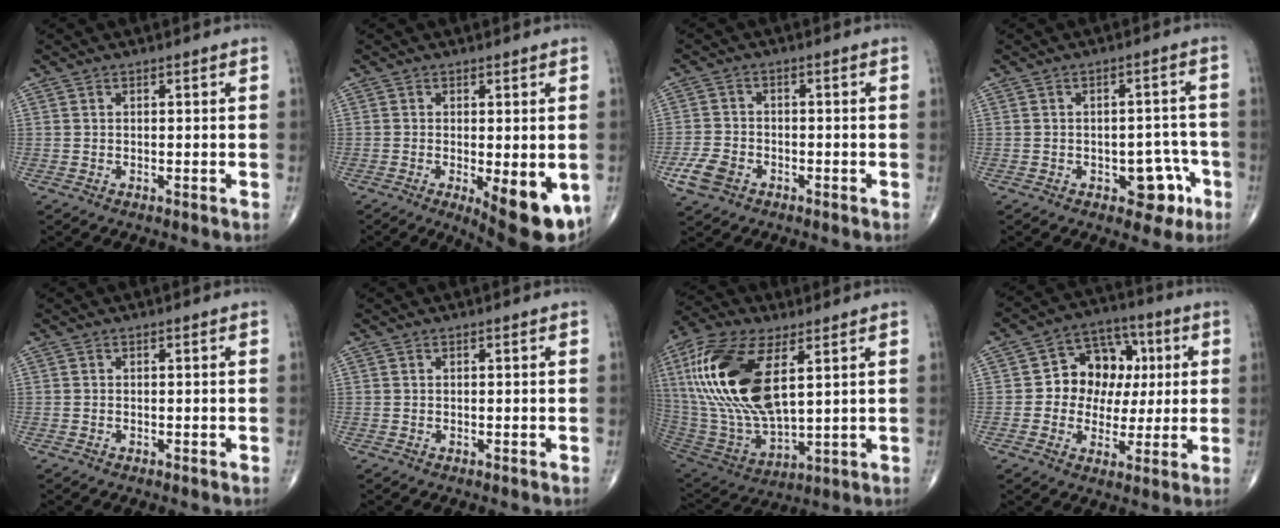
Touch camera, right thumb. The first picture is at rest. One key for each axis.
{"total": 10.9, "fx": -3.2, "fy": 3.7, "fz": 9.7, "tx": -0.121, "ty": -0.021, "tz": -0.034}
{"total": 5.3, "fx": -2.7, "fy": 3.6, "fz": 2.7, "tx": -0.058, "ty": 0.010, "tz": -0.049}
{"total": 6.8, "fx": -3.0, "fy": 4.0, "fz": 4.6, "tx": -0.023, "ty": 0.028, "tz": -0.033}
{"total": 0.0}
{"total": 0.0}
{"total": 24.2, "fx": 6.8, "fy": 11.0, "fz": 20.5, "tx": -0.441, "ty": -0.025, "tz": 0.132}
{"total": 12.6, "fx": 1.5, "fy": 10.1, "fz": 7.5, "tx": -0.059, "ty": 0.019, "tz": 0.019}